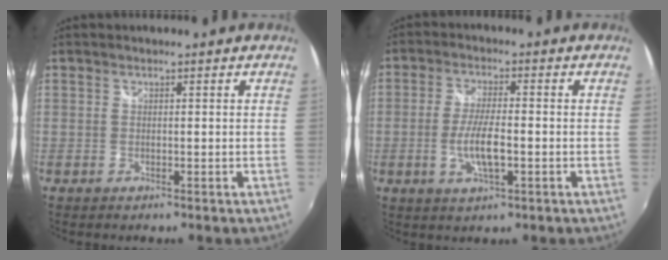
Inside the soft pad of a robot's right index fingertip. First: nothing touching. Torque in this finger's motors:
{"motor_torque": [0.19, -0.04, 0.17, 0.07]}